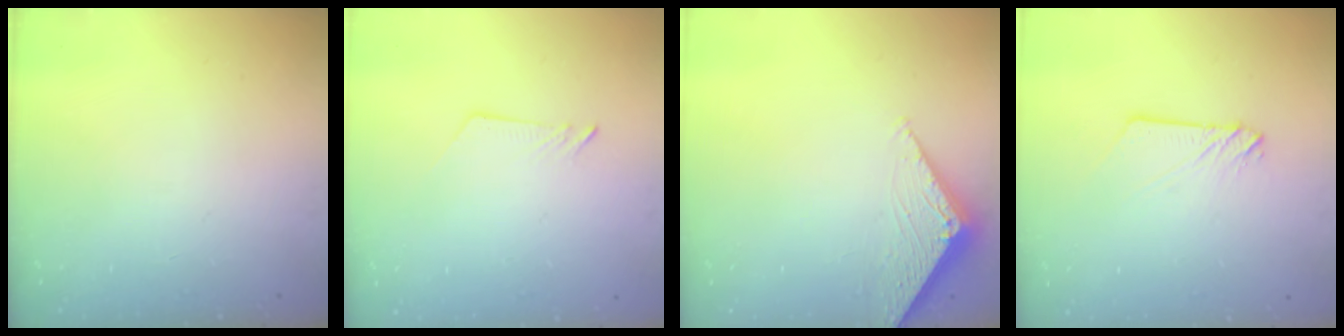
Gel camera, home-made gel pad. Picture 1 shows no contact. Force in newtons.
{"total": 2.5, "press": 2.5, "slide": 0.2}
{"total": 3.1, "press": 3.1, "slide": 0.4}
{"total": 3.2, "press": 3.2, "slide": 0.2}